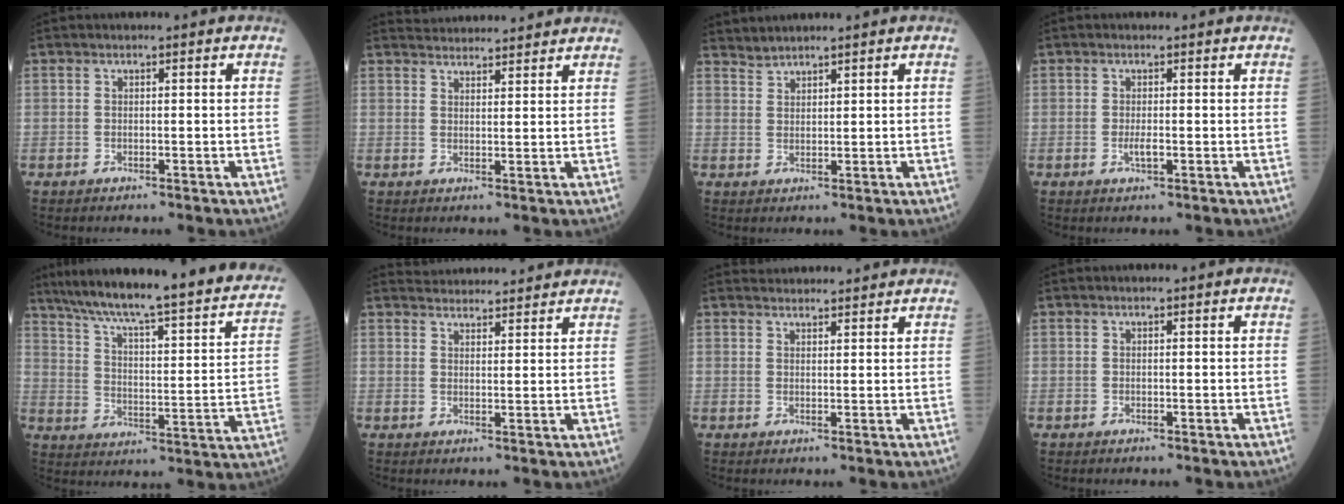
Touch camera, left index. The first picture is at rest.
{"total": 8.0, "force": [7.8, 0.9, 1.3], "torque": [-0.019, 0.025, 0.106]}
{"total": 2.0, "force": [2.0, -0.2, -0.4], "torque": [0.000, 0.010, 0.046]}
{"total": 1.3, "force": [-0.3, 0.2, 1.2], "torque": [-0.026, -0.003, -0.003]}
{"total": 30.1, "force": [24.5, 3.2, 17.2], "torque": [-0.262, -0.032, 0.320]}
{"total": 8.8, "force": [8.6, 1.4, 1.4], "torque": [-0.017, 0.022, 0.113]}
{"total": 5.5, "force": [5.4, 0.8, 0.6], "torque": [-0.006, 0.027, 0.069]}
{"total": 0.0}